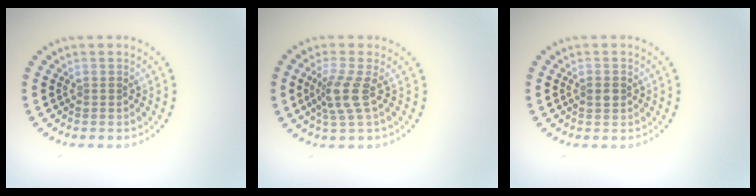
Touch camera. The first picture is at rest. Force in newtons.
{"total": 2.9, "press": 2.2, "slide": 1.9}
{"total": 1.5, "press": 1.5, "slide": 0.1}